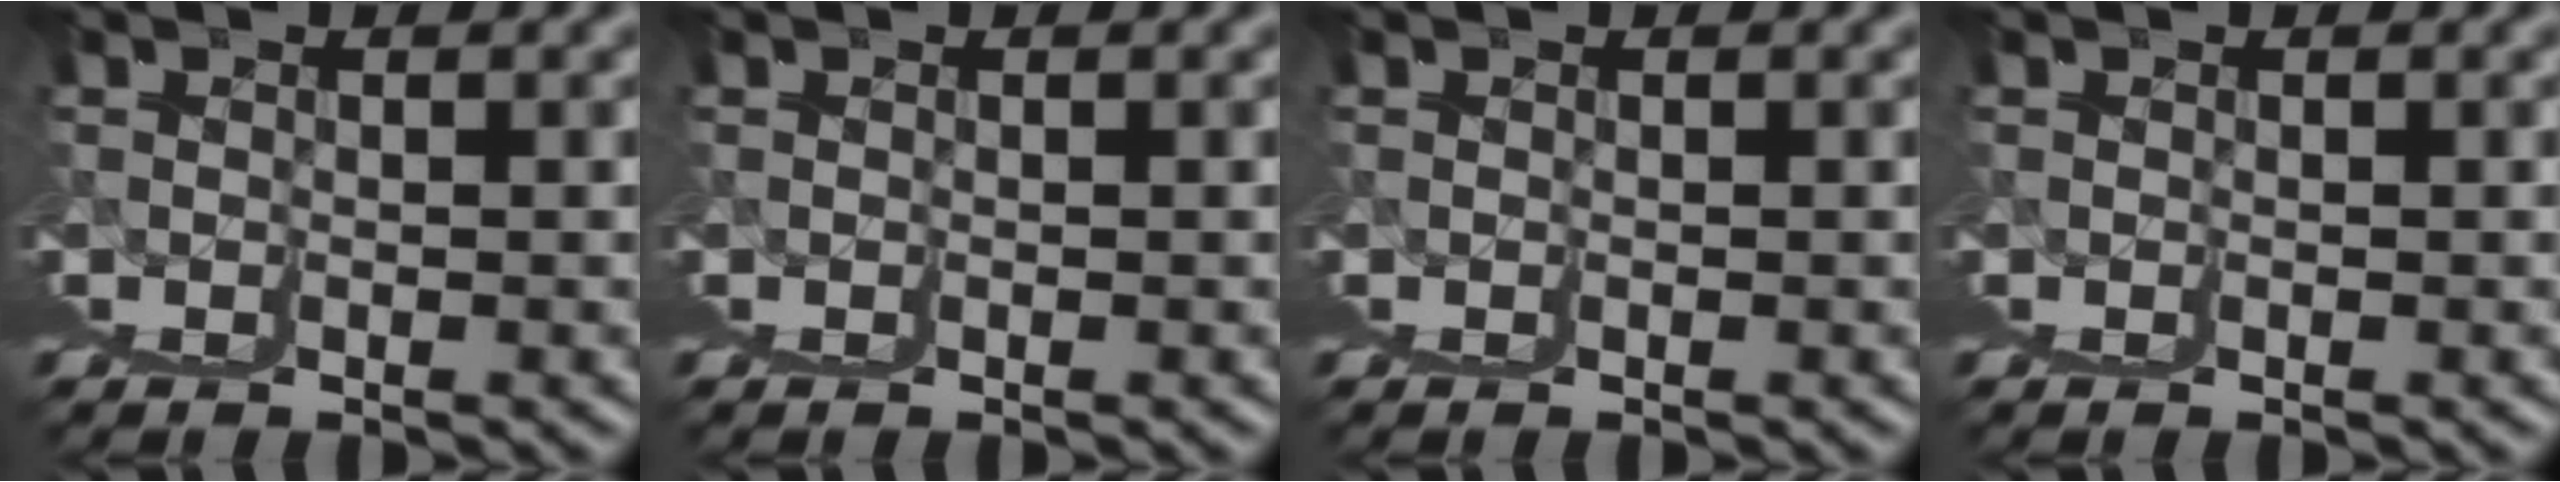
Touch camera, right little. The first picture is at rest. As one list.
[{"total": 0.0}, {"total": 0.0}, {"total": 0.0}]